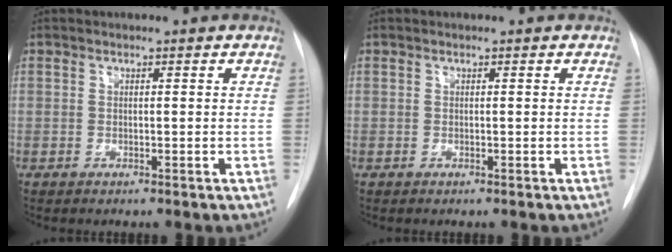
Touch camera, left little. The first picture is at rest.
{"total": 0.0}